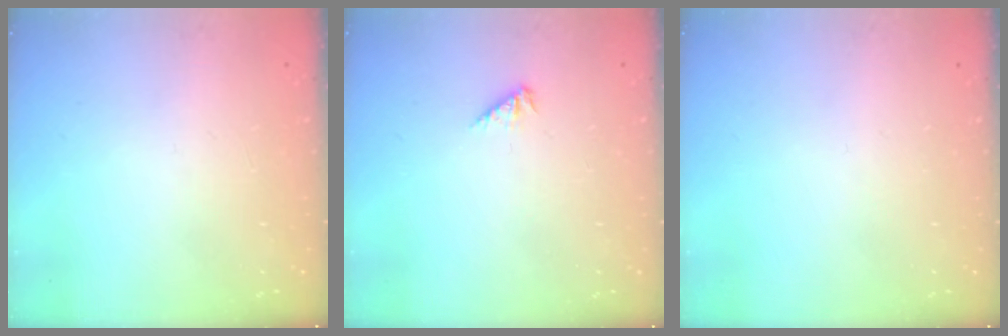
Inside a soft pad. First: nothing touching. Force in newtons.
{"total": 1.9, "press": 1.9, "slide": 0.3}
{"total": 0.0}